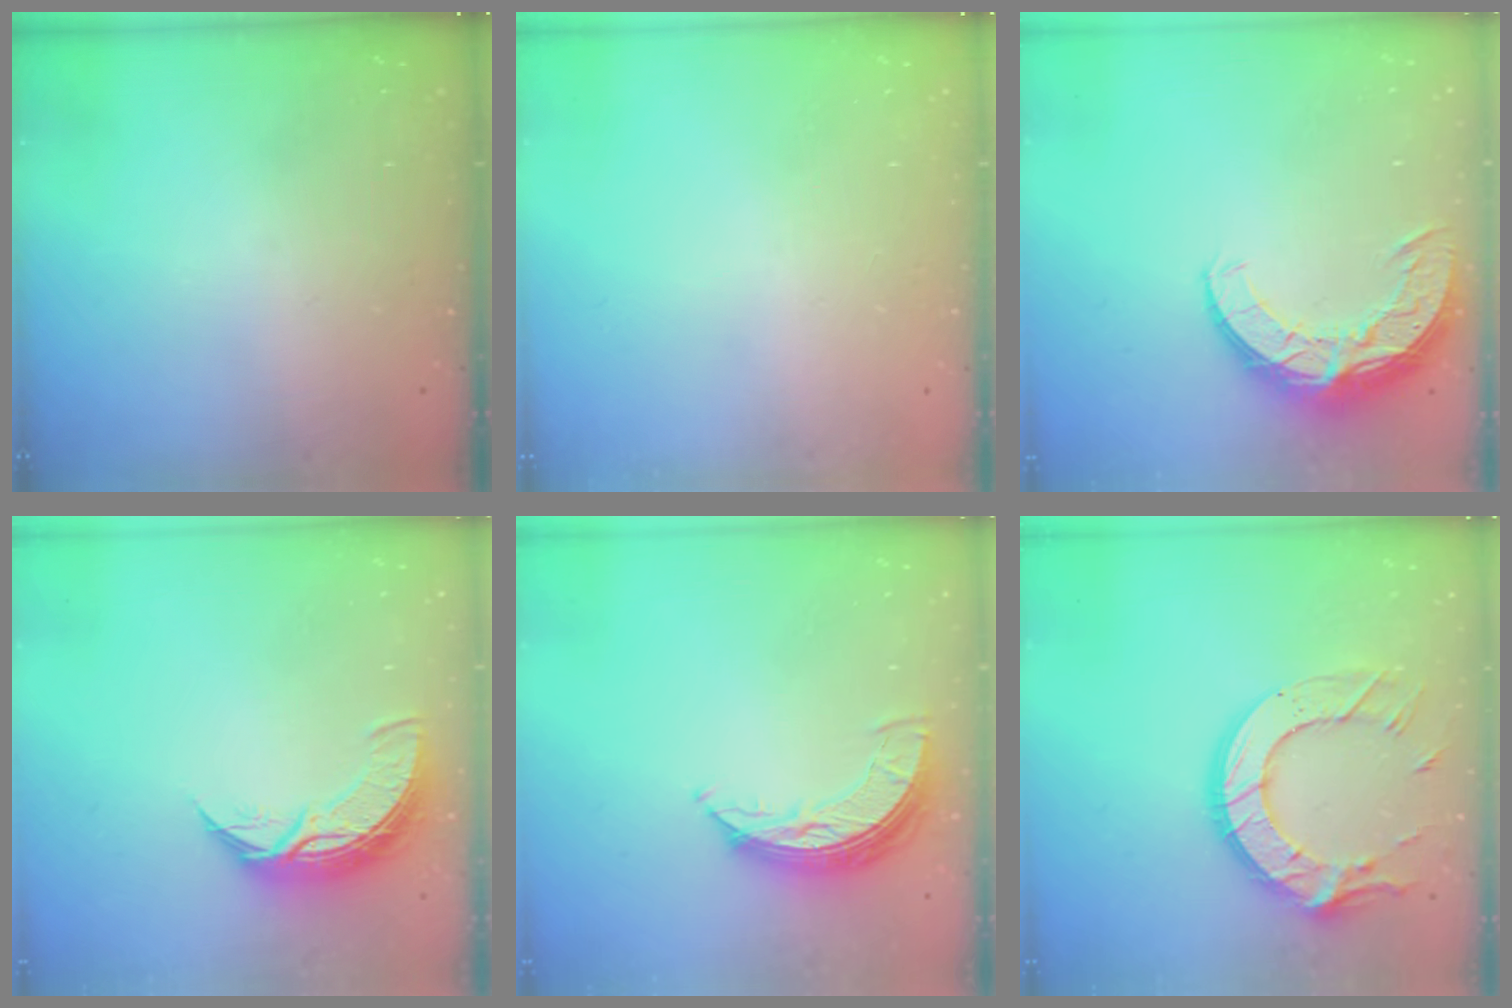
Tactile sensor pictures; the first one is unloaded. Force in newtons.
{"total": 0.0}
{"total": 11.0, "press": 10.9, "slide": 0.8}
{"total": 9.0, "press": 9.0, "slide": 0.6}
{"total": 7.8, "press": 7.8, "slide": 0.6}
{"total": 15.9, "press": 15.9, "slide": 1.0}